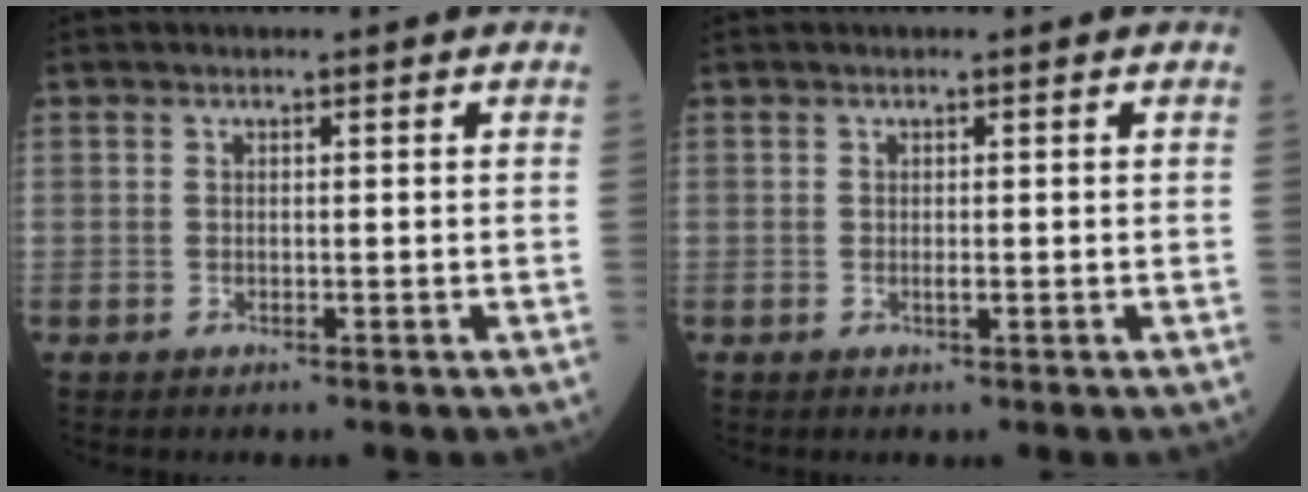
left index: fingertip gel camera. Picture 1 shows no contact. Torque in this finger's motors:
{"motor_torque": [0.44, -0.13, 0.12, 0.02]}